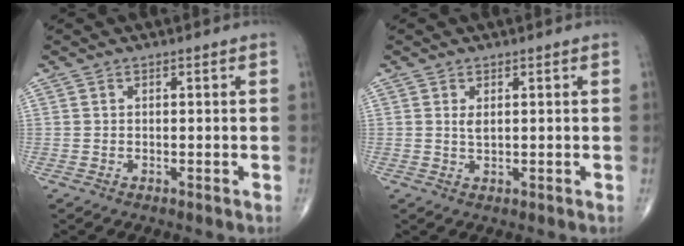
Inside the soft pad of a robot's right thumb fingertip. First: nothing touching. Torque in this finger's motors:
{"motor_torque": [0.61, 0.07, -0.21, -0.22, -0.03]}